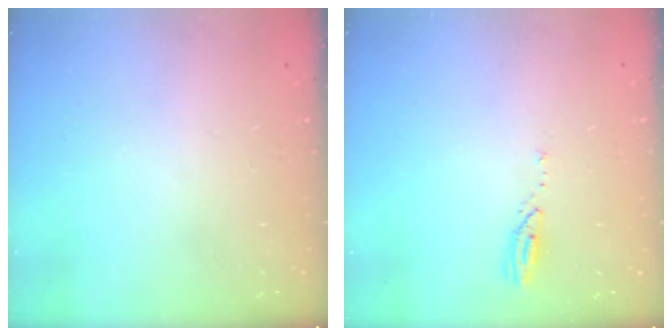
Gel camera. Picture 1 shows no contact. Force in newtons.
{"total": 3.7, "press": 3.7, "slide": 0.4}